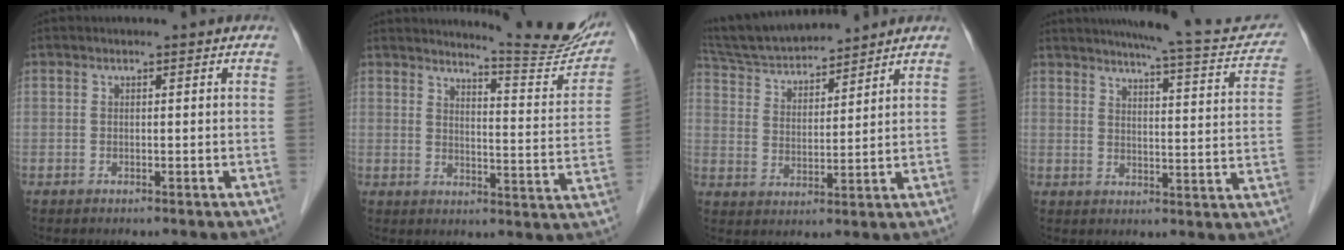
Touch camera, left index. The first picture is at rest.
{"total": 13.4, "force": [12.9, 0.2, 3.8], "torque": [-0.046, -0.068, 0.149]}
{"total": 13.0, "force": [12.1, 2.1, 4.3], "torque": [-0.083, 0.023, 0.218]}
{"total": 15.7, "force": [14.0, 1.9, 6.8], "torque": [-0.083, -0.015, 0.164]}